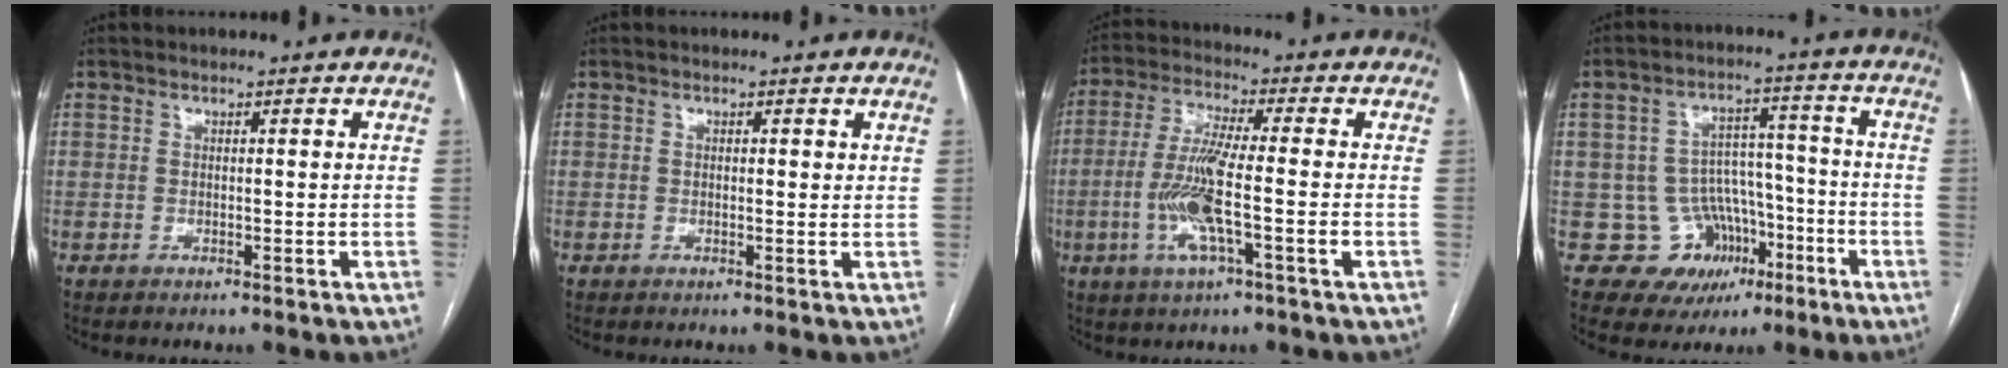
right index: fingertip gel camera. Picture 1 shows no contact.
{"total": 1.0, "force": [0.5, 0.4, 0.7], "torque": [-0.012, -0.001, 0.004]}
{"total": 10.3, "force": [-2.4, 0.4, 10.0], "torque": [-0.206, -0.006, -0.052]}
{"total": 9.6, "force": [-3.8, 8.7, 1.5], "torque": [-0.006, 0.049, -0.043]}